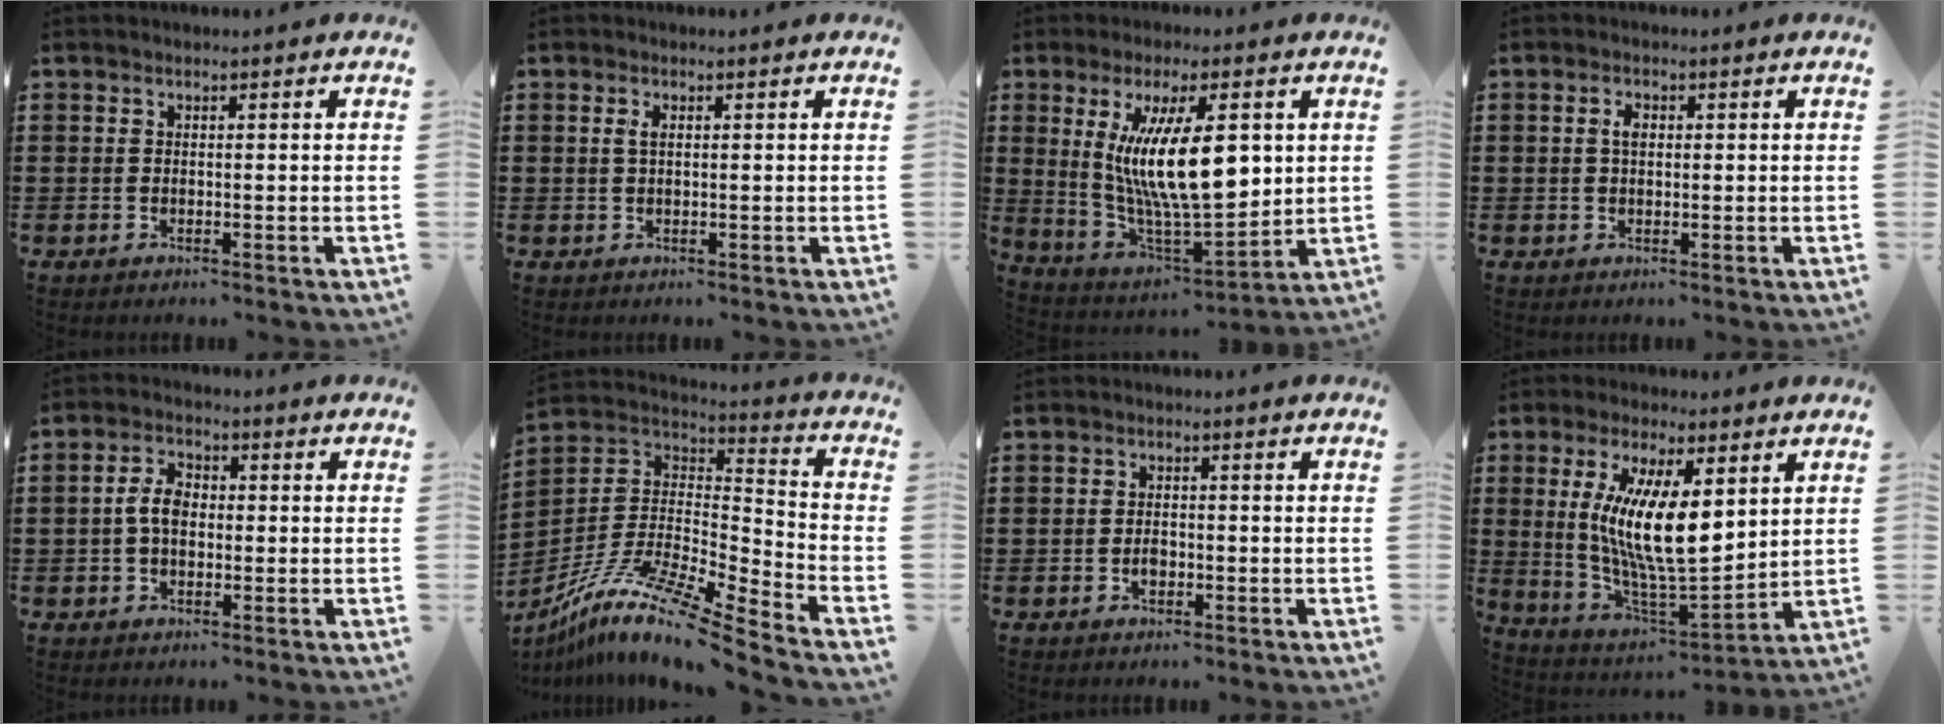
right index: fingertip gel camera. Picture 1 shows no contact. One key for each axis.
{"total": 1.5, "fx": 0.4, "fy": 0.6, "fz": 1.3, "tx": -0.028, "ty": 0.004, "tz": 0.005}
{"total": 15.2, "fx": 3.3, "fy": 5.5, "fz": 13.8, "tx": -0.269, "ty": -0.005, "tz": 0.053}
{"total": 2.1, "fx": 0.4, "fy": 1.2, "fz": 1.7, "tx": -0.036, "ty": 0.007, "tz": 0.006}
{"total": 4.4, "fx": -0.4, "fy": 2.6, "fz": 3.5, "tx": -0.076, "ty": 0.006, "tz": -0.010}
{"total": 12.4, "fx": -9.5, "fy": 1.1, "fz": 7.9, "tx": -0.161, "ty": 0.002, "tz": -0.188}
{"total": 1.9, "fx": -0.7, "fy": 1.1, "fz": 1.4, "tx": -0.027, "ty": 0.001, "tz": -0.014}
{"total": 12.6, "fx": 3.3, "fy": 4.2, "fz": 11.4, "tx": -0.239, "ty": -0.014, "tz": 0.060}